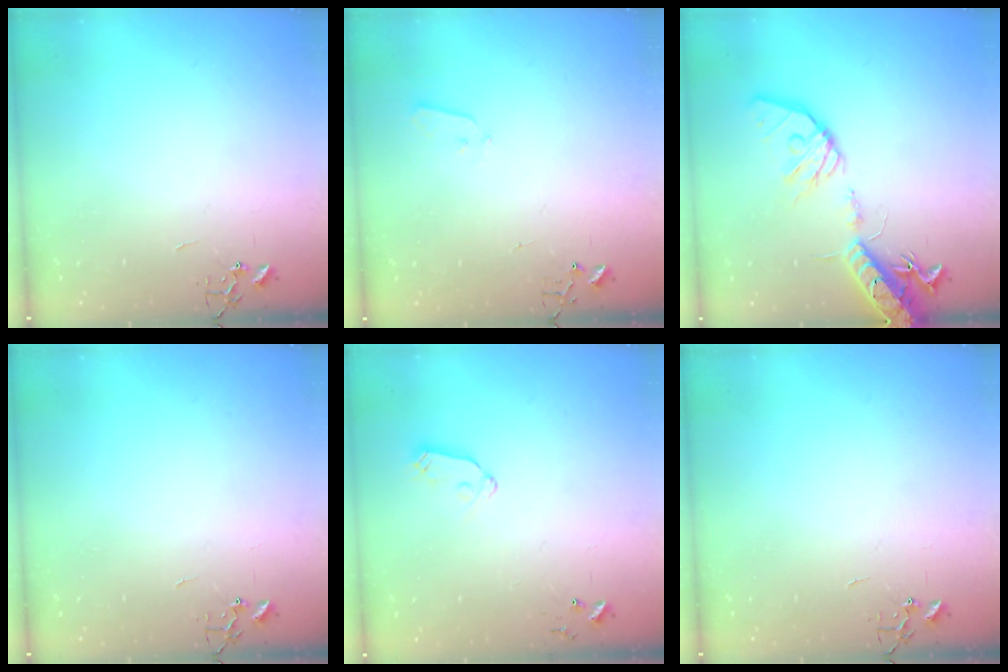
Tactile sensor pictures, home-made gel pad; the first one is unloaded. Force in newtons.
{"total": 3.1, "press": 3.0, "slide": 0.7}
{"total": 18.6, "press": 18.2, "slide": 3.5}
{"total": 0.0}
{"total": 6.8, "press": 6.8, "slide": 0.4}
{"total": 0.0}